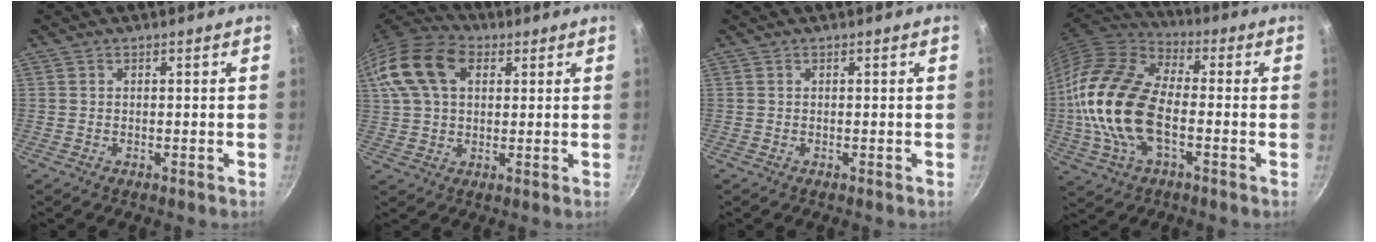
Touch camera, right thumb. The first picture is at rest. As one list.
[{"total": 16.6, "force": [5.4, 11.1, 11.2], "torque": [-0.212, 0.020, 0.086]}, {"total": 0.0}, {"total": 20.4, "force": [-2.6, 11.4, 16.7], "torque": [-0.322, 0.030, -0.062]}]